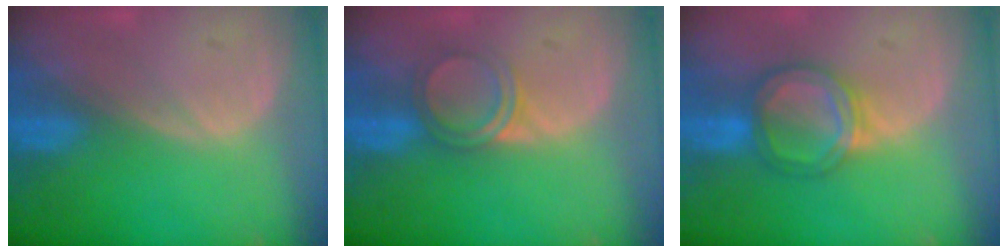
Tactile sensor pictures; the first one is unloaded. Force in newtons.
{"total": 3.8, "press": 3.6, "slide": 1.3}
{"total": 6.1, "press": 5.5, "slide": 2.7}